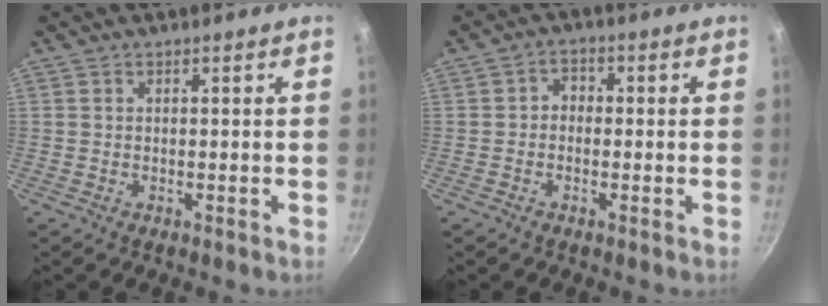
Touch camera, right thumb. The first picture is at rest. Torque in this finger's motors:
{"motor_torque": [0.02, 0.00, -0.28, 0.11, 0.05]}